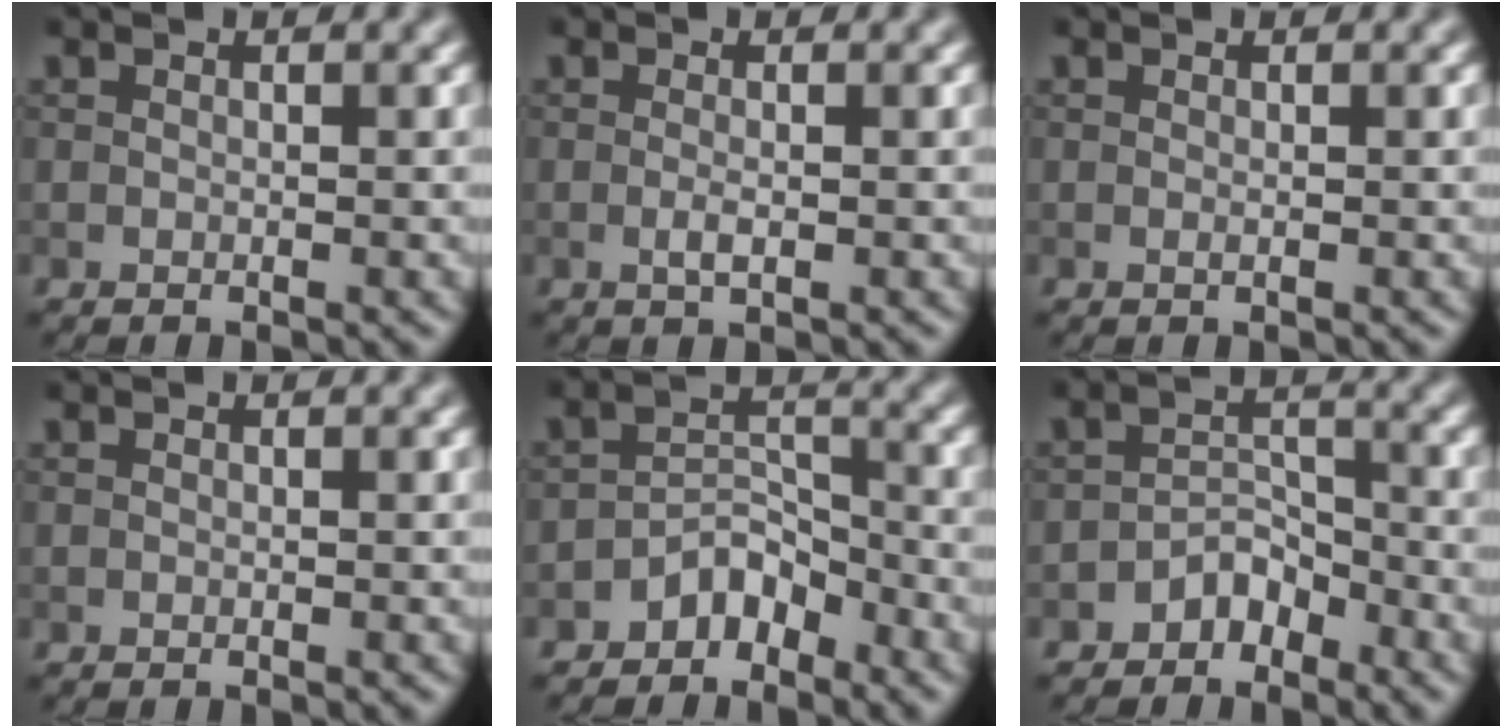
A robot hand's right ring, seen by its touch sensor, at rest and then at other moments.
{"total": 1.1, "force": [-0.2, 0.3, 1.1], "torque": [-0.023, -0.003, -0.005]}
{"total": 0.0}
{"total": 0.0}
{"total": 3.0, "force": [-2.2, 1.6, 1.2], "torque": [-0.013, 0.015, -0.041]}
{"total": 2.4, "force": [-1.8, 1.4, 0.8], "torque": [-0.008, 0.012, -0.033]}